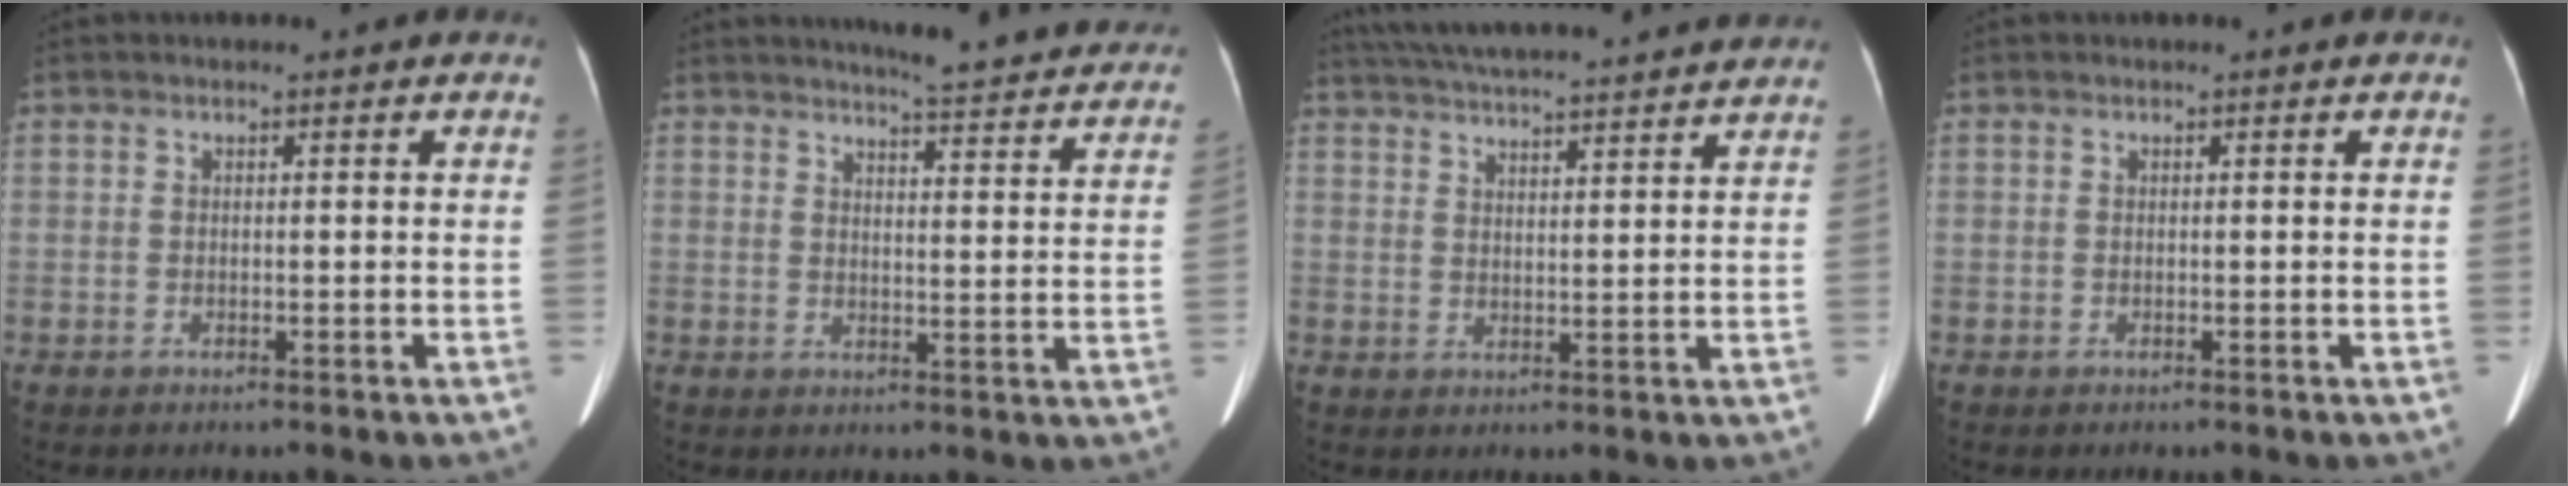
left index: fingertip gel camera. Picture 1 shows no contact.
{"total": 18.8, "force": [17.7, 1.7, 6.2], "torque": [-0.074, -0.049, 0.199]}
{"total": 20.1, "force": [18.4, 1.4, 8.2], "torque": [-0.140, 0.034, 0.255]}
{"total": 0.0}